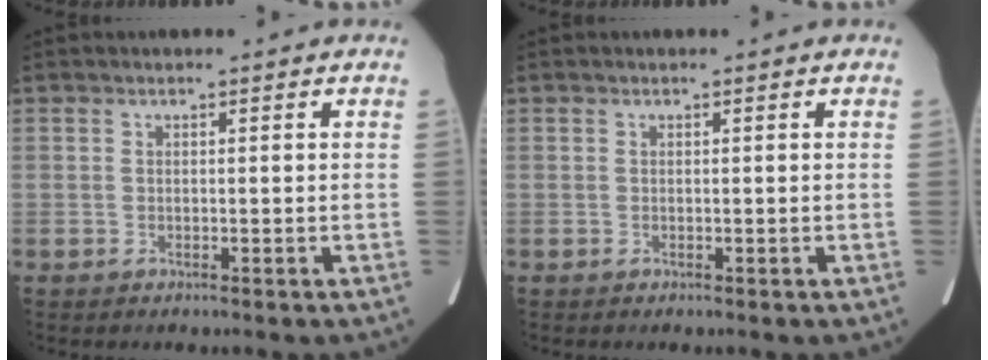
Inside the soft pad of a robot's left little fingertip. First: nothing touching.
{"total": 0.0}